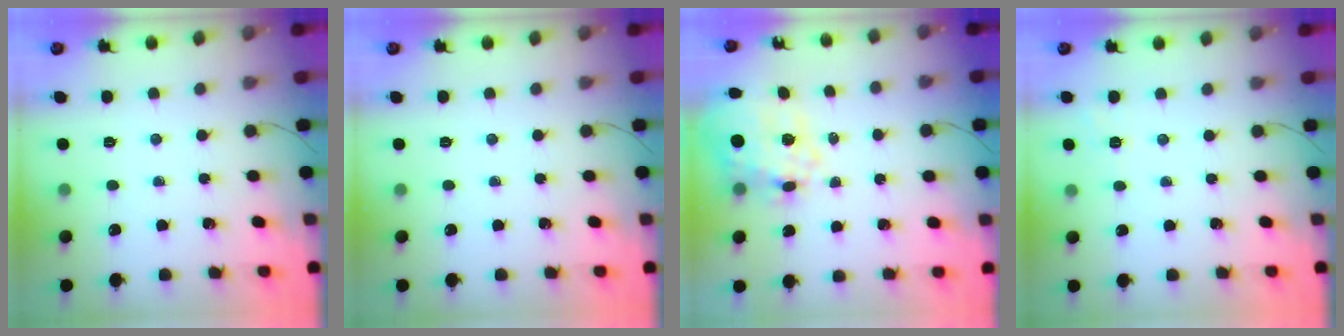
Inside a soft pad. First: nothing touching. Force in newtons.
{"total": 0.0}
{"total": 14.6, "press": 14.2, "slide": 3.5}
{"total": 2.0, "press": 1.4, "slide": 1.4}